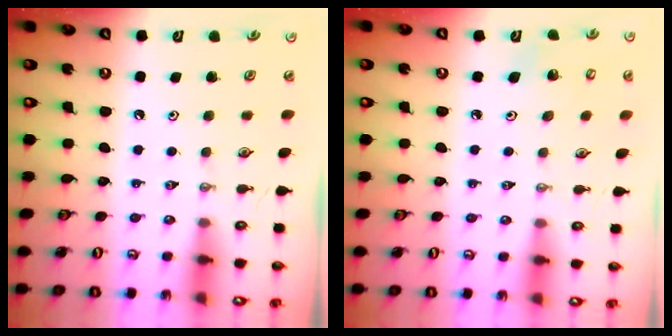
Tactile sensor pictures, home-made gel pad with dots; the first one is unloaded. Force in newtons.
{"total": 5.0, "press": 4.9, "slide": 1.2}